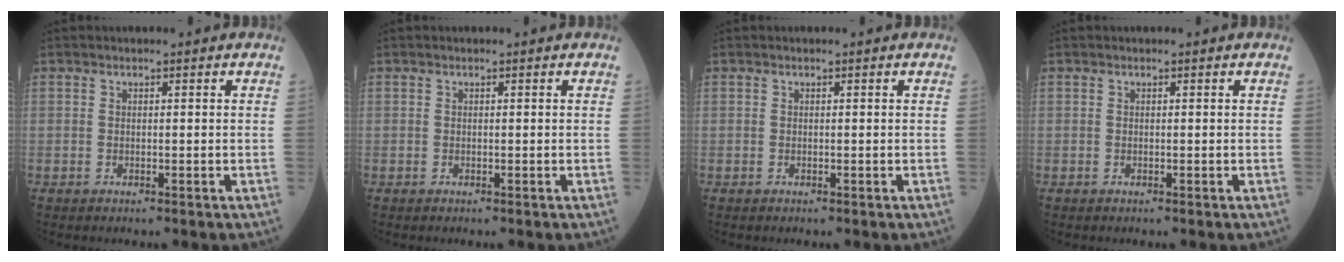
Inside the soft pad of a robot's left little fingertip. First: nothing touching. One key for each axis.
{"total": 0.0}
{"total": 0.0}
{"total": 0.0}